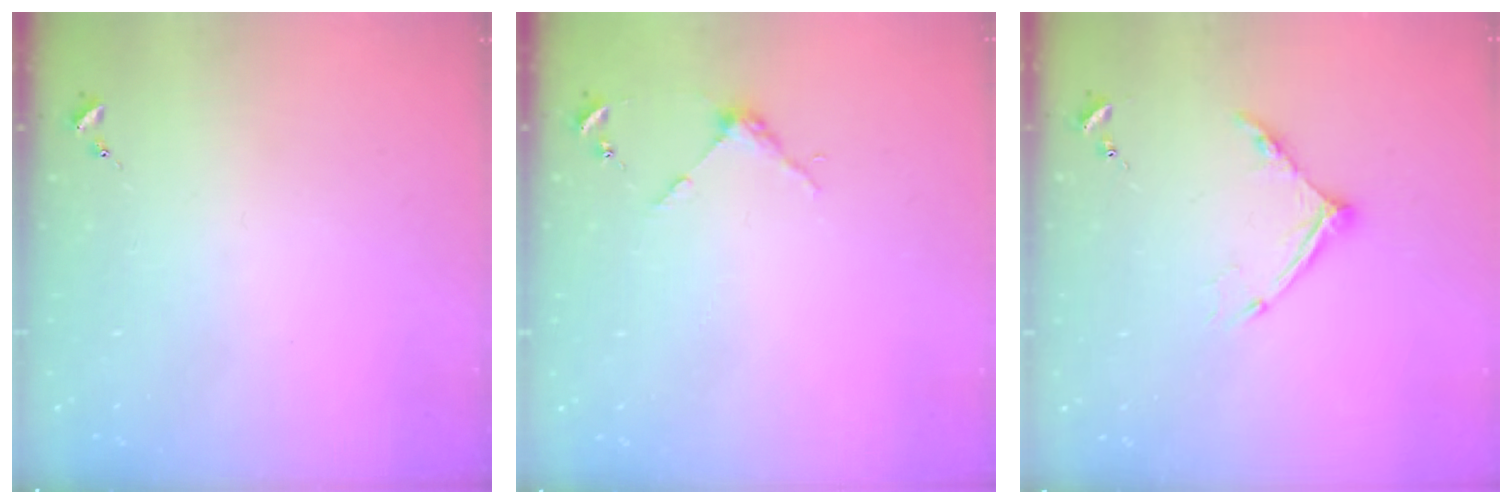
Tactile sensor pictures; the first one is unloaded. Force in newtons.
{"total": 3.7, "press": 3.7, "slide": 0.3}
{"total": 10.5, "press": 10.5, "slide": 1.0}